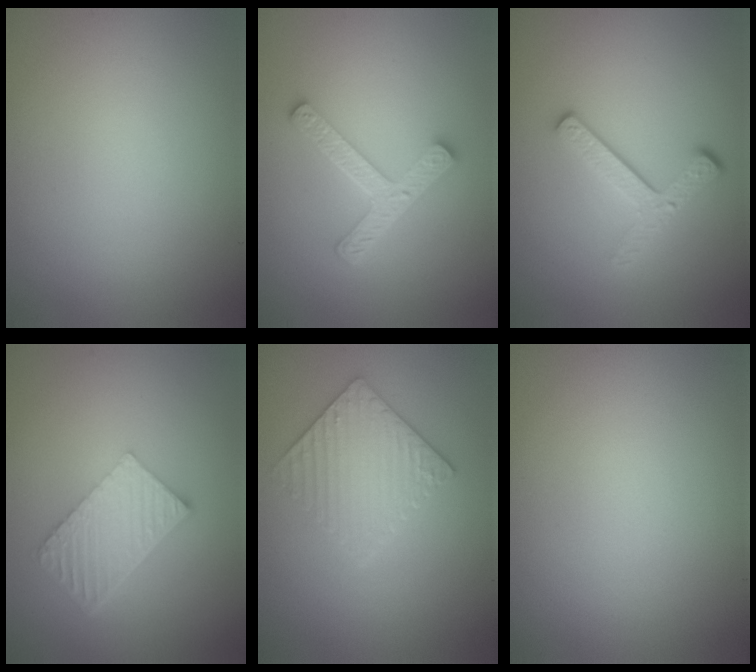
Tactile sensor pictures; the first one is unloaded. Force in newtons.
{"total": 4.5, "press": 3.3, "slide": 3.1}
{"total": 3.6, "press": 2.6, "slide": 2.5}
{"total": 5.7, "press": 3.9, "slide": 4.1}
{"total": 3.6, "press": 3.5, "slide": 1.1}
{"total": 0.0}